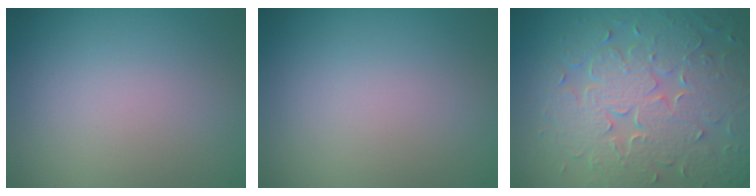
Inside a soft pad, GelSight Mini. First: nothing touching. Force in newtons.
{"total": 0.0}
{"total": 8.7, "press": 6.3, "slide": 6.0}